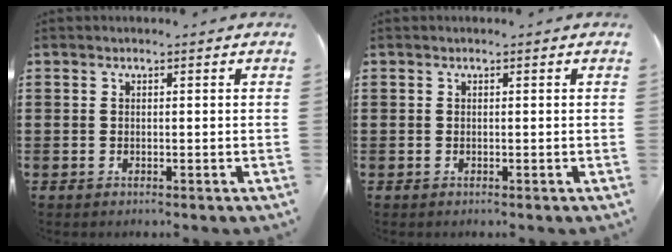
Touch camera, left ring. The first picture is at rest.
{"total": 0.0}